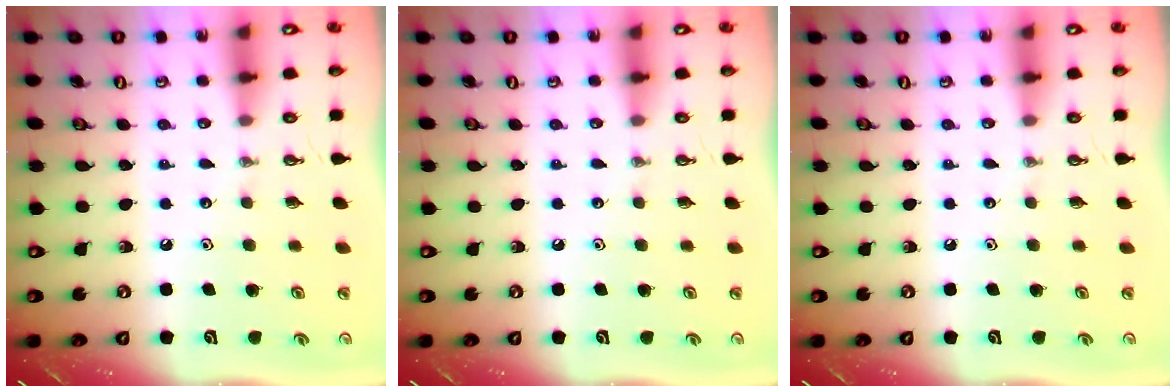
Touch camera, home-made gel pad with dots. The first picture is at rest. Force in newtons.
{"total": 0.0}
{"total": 0.0}